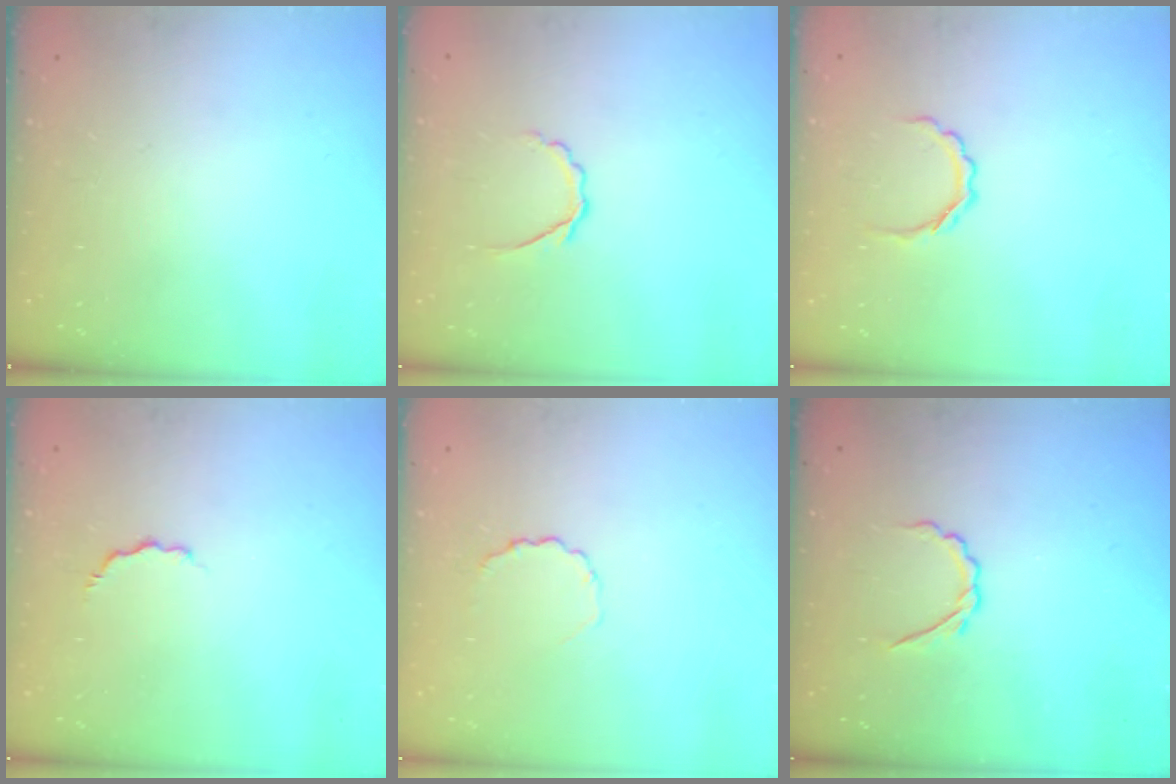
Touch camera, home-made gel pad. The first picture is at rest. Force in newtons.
{"total": 2.8, "press": 2.7, "slide": 0.9}
{"total": 3.8, "press": 3.8, "slide": 0.5}
{"total": 3.8, "press": 3.8, "slide": 0.8}
{"total": 2.6, "press": 2.3, "slide": 1.0}
{"total": 2.8, "press": 2.6, "slide": 0.8}